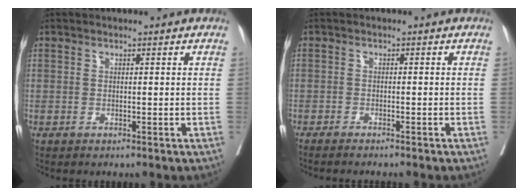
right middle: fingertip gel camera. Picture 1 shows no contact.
{"total": 5.3, "force": [-4.6, 0.1, 2.6], "torque": [-0.025, -0.007, -0.063]}